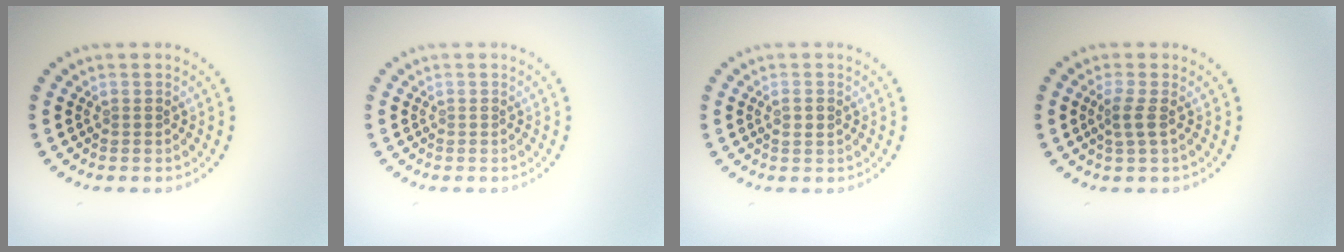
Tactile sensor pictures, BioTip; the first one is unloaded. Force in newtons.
{"total": 0.0}
{"total": 1.1, "press": 1.0, "slide": 0.3}
{"total": 1.6, "press": 1.3, "slide": 0.9}